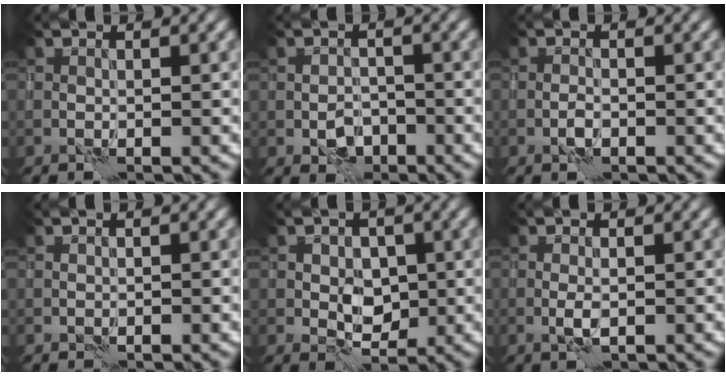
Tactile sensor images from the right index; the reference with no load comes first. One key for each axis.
{"total": 2.2, "fx": -1.0, "fy": 1.6, "fz": 1.2, "tx": -0.015, "ty": 0.001, "tz": -0.017}
{"total": 0.7, "fx": -0.3, "fy": 0.3, "fz": 0.5, "tx": -0.008, "ty": 0.001, "tz": -0.008}
{"total": 0.0}
{"total": 2.9, "fx": 0.1, "fy": 2.3, "fz": 1.7, "tx": -0.021, "ty": -0.004, "tz": 0.004}
{"total": 1.2, "fx": -0.2, "fy": 0.5, "fz": 1.0, "tx": -0.021, "ty": -0.002, "tz": -0.004}